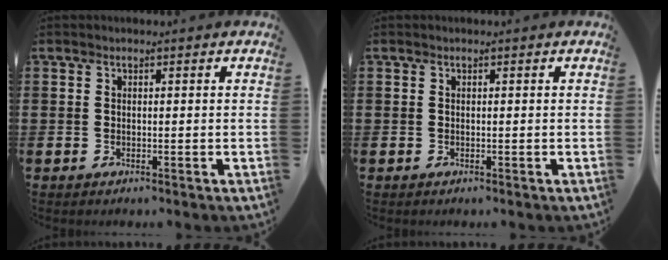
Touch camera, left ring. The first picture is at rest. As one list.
[{"total": 0.0}]